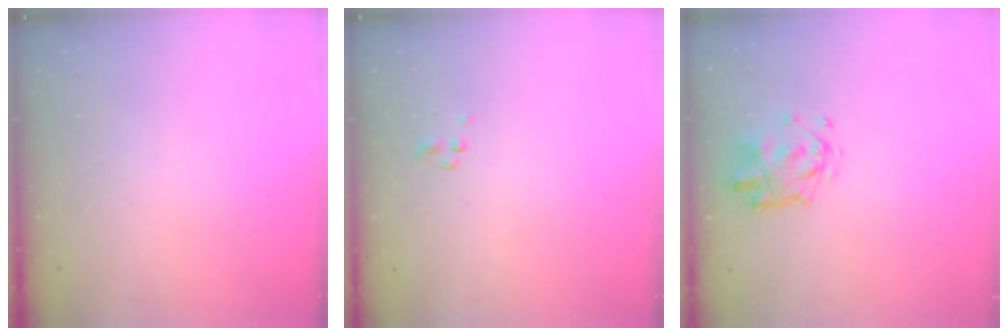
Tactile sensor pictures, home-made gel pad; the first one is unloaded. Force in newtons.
{"total": 0.5, "press": 0.5, "slide": 0.1}
{"total": 3.2, "press": 3.1, "slide": 0.5}